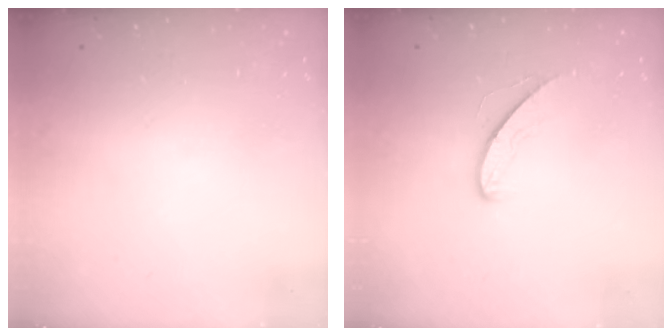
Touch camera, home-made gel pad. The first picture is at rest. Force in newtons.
{"total": 5.1, "press": 5.1, "slide": 0.4}